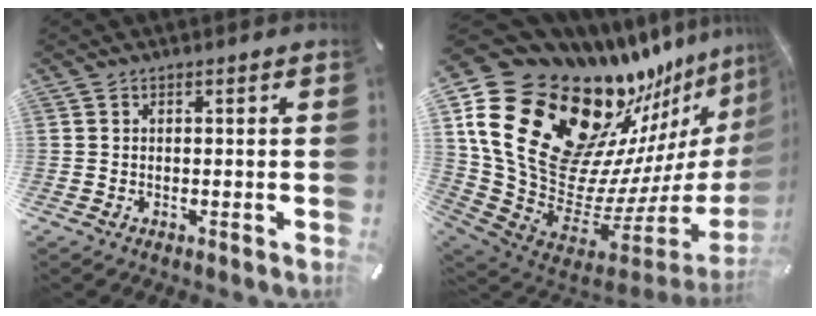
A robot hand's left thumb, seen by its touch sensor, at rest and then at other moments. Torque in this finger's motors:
{"motor_torque": [3.38, 1.63, 1.53, -1.24, 0.59]}